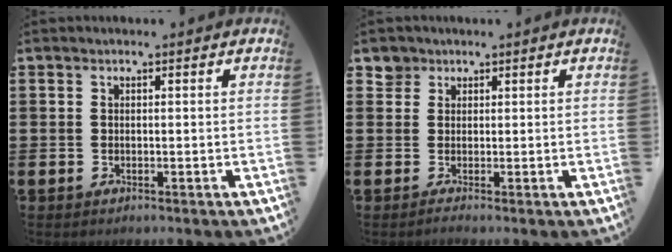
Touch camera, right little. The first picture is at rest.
{"total": 1.9, "force": [1.1, 1.4, 0.2], "torque": [0.006, 0.002, 0.018]}